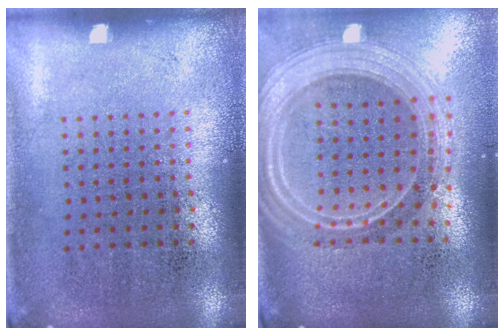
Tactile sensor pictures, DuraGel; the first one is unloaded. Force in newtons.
{"total": 2.7, "press": 2.2, "slide": 1.4}